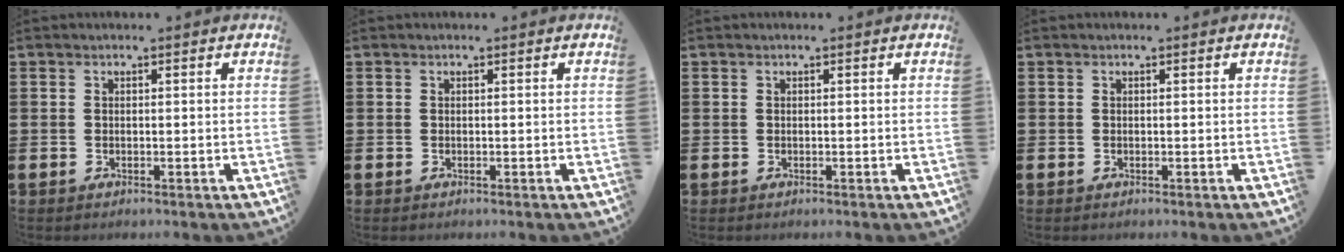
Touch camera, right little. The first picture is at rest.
{"total": 0.0}
{"total": 0.0}
{"total": 0.0}